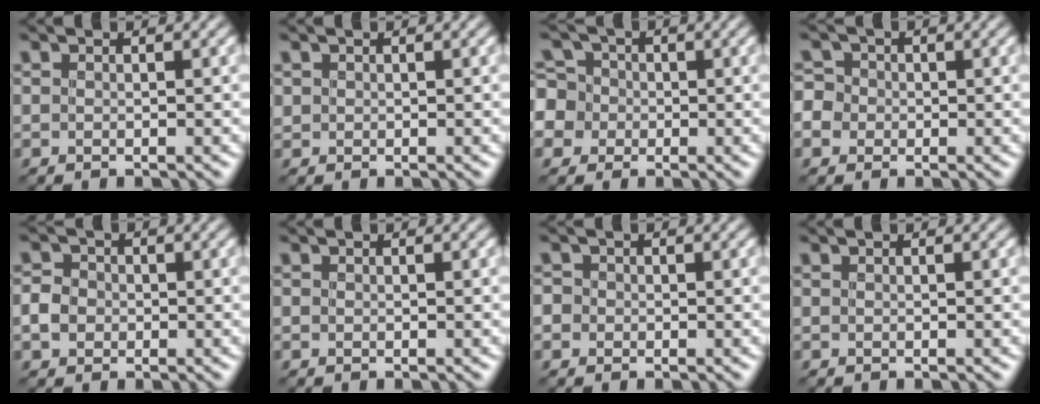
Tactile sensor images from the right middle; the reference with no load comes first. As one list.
[{"total": 0.6, "force": [0.2, 0.5, 0.0], "torque": [0.005, -0.002, 0.005]}, {"total": 7.3, "force": [-1.3, 6.8, 2.5], "torque": [-0.061, 0.026, -0.062]}, {"total": 4.2, "force": [-0.7, 3.9, 1.5], "torque": [-0.021, 0.020, -0.039]}, {"total": 2.3, "force": [-0.5, 2.1, 1.0], "torque": [-0.018, 0.001, -0.012]}, {"total": 0.0}, {"total": 1.7, "force": [0.0, 1.6, 0.5], "torque": [0.004, 0.009, -0.013]}, {"total": 0.0}]